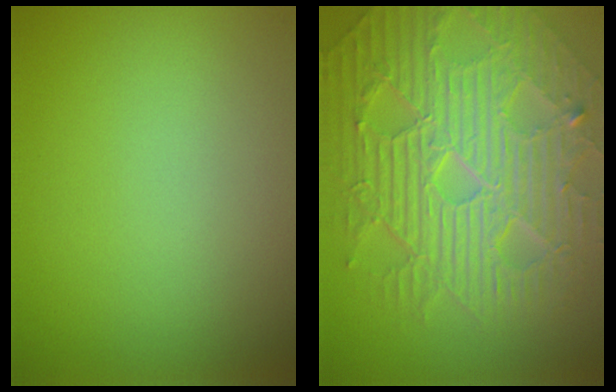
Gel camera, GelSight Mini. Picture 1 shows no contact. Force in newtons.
{"total": 10.7, "press": 7.0, "slide": 8.1}